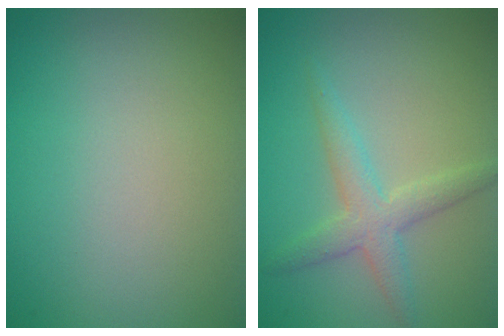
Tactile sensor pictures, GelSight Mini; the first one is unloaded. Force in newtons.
{"total": 2.9, "press": 2.9, "slide": 0.3}